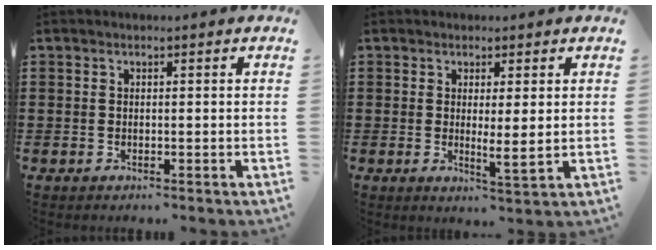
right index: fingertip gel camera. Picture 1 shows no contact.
{"total": 2.6, "force": [0.7, 0.1, 2.5], "torque": [-0.042, -0.007, 0.011]}